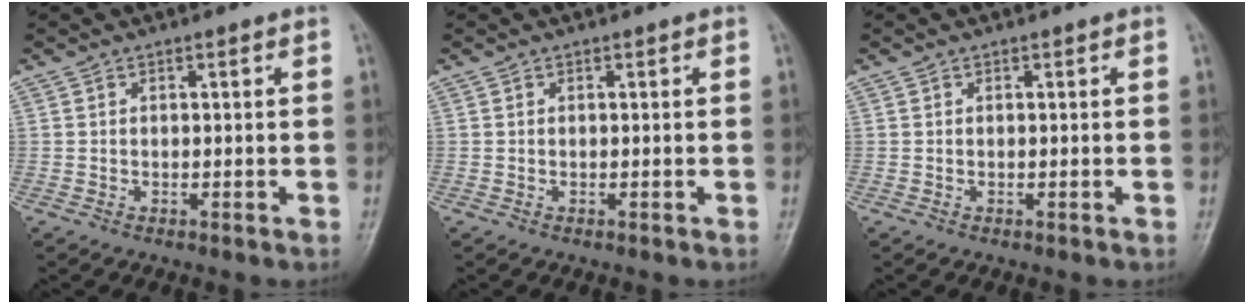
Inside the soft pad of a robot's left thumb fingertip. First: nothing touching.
{"total": 0.0}
{"total": 0.0}